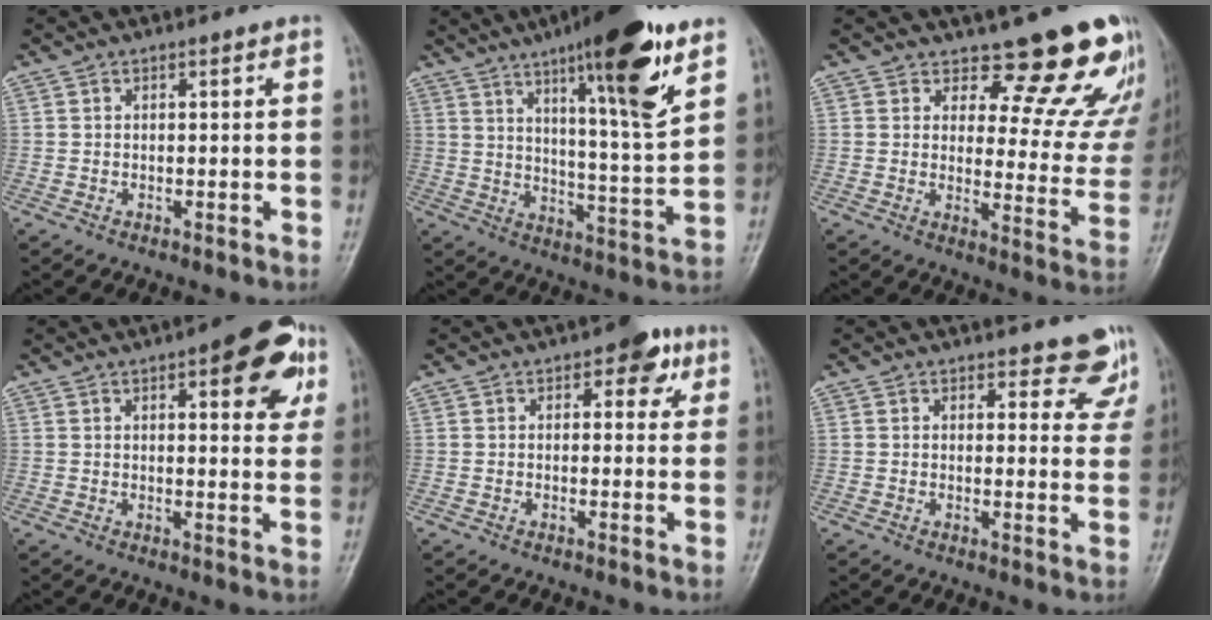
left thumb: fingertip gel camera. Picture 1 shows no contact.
{"total": 19.0, "force": [11.0, 3.3, 15.1], "torque": [-0.206, -0.056, 0.169]}
{"total": 15.0, "force": [13.0, 5.3, 5.5], "torque": [-0.009, -0.115, 0.145]}
{"total": 11.7, "force": [5.1, 4.3, 9.6], "torque": [-0.081, -0.010, 0.054]}
{"total": 5.4, "force": [2.3, 3.2, 3.7], "torque": [-0.011, -0.003, 0.019]}
{"total": 5.9, "force": [5.1, 2.6, 1.4], "torque": [0.023, -0.034, 0.045]}